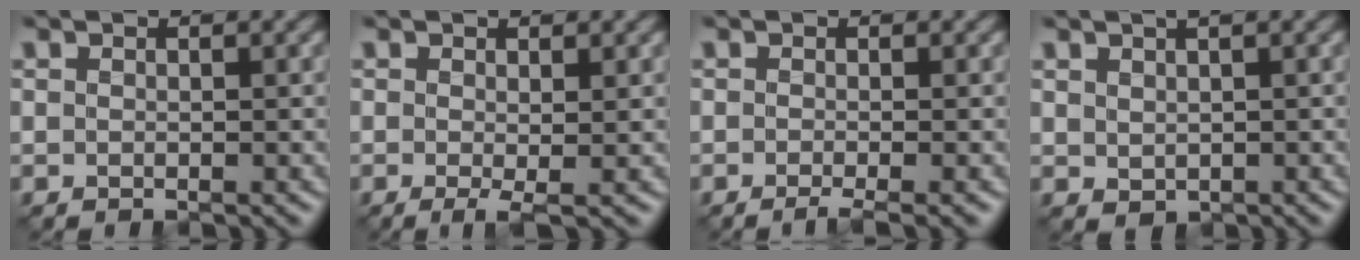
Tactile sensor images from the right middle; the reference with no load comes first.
{"total": 1.4, "force": [-0.2, 0.1, 1.4], "torque": [-0.027, -0.010, -0.007]}
{"total": 2.2, "force": [-1.2, 0.4, 1.8], "torque": [-0.024, -0.009, -0.027]}
{"total": 1.5, "force": [0.9, 0.7, 1.0], "torque": [-0.021, 0.000, 0.019]}